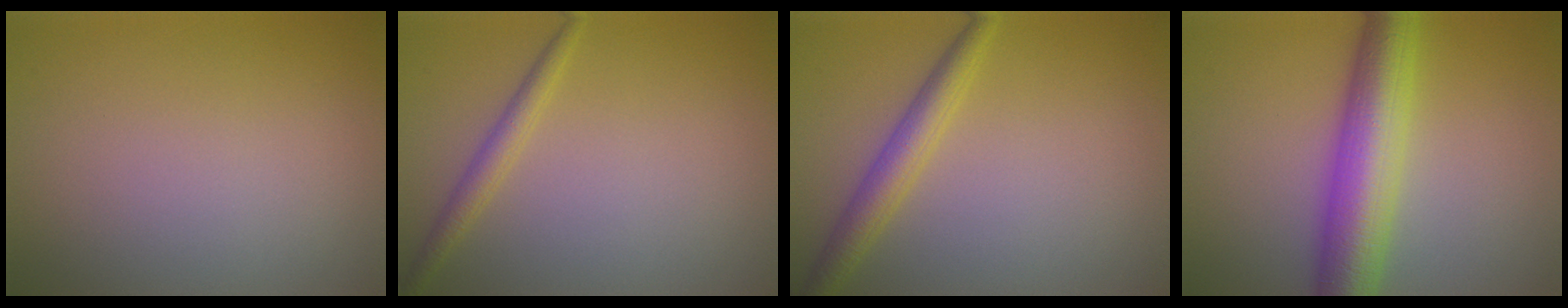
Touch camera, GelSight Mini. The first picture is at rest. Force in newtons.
{"total": 1.8, "press": 1.8, "slide": 0.1}
{"total": 3.1, "press": 3.1, "slide": 0.0}
{"total": 7.9, "press": 7.9, "slide": 0.1}